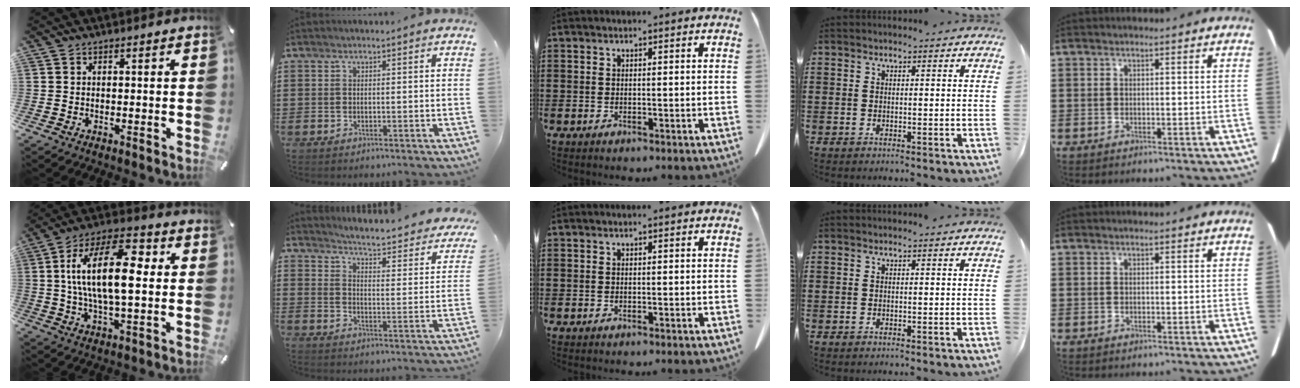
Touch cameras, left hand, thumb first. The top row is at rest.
{"thumb": {"total": 18.2, "force": [2.5, 8.1, 16.1], "torque": [-0.310, 0.002, 0.036]}, "index": {"total": 3.6, "force": [3.4, -0.7, 1.0], "torque": [-0.034, -0.042, 0.046]}}